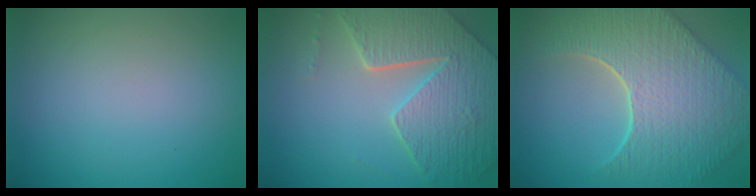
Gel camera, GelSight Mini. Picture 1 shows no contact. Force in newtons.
{"total": 7.6, "press": 5.7, "slide": 5.1}
{"total": 9.5, "press": 6.8, "slide": 6.7}